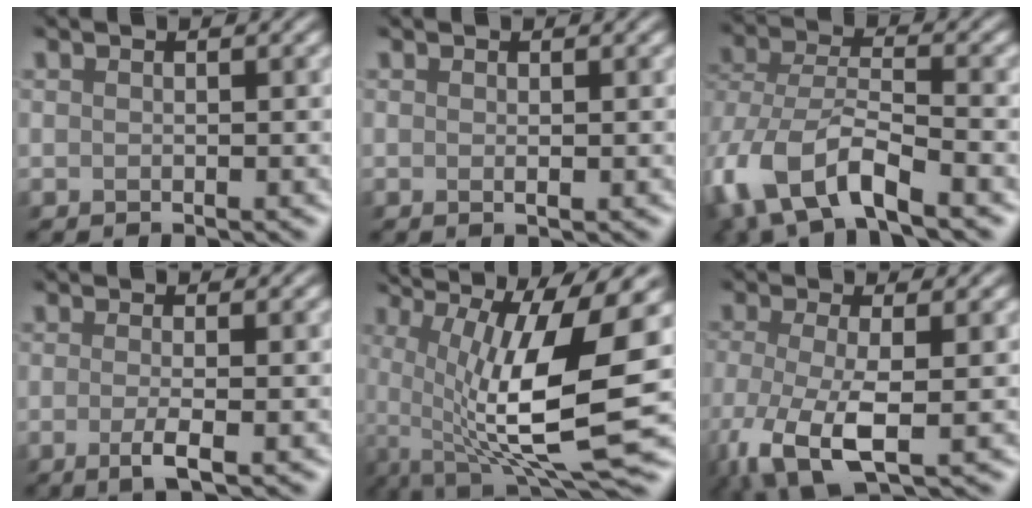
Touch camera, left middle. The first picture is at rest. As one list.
[{"total": 0.5, "force": [0.1, 0.1, 0.5], "torque": [-0.010, -0.001, 0.002]}, {"total": 8.8, "force": [-4.7, 4.1, 6.2], "torque": [-0.133, -0.011, -0.090]}, {"total": 2.4, "force": [-0.7, 0.6, 2.2], "torque": [-0.041, -0.003, -0.019]}, {"total": 14.0, "force": [0.1, 3.6, 13.5], "torque": [-0.225, -0.005, 0.008]}, {"total": 6.9, "force": [-2.4, 2.7, 5.8], "torque": [-0.146, -0.020, -0.051]}]